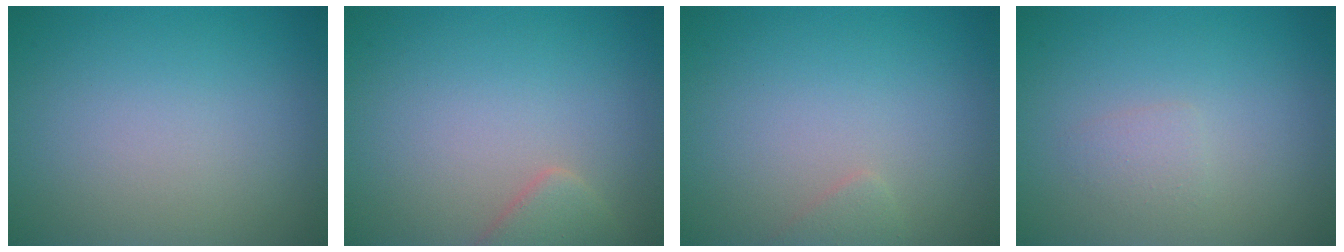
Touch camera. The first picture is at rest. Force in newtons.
{"total": 2.1, "press": 2.1, "slide": 0.2}
{"total": 0.8, "press": 0.8, "slide": 0.0}
{"total": 1.0, "press": 1.0, "slide": 0.2}